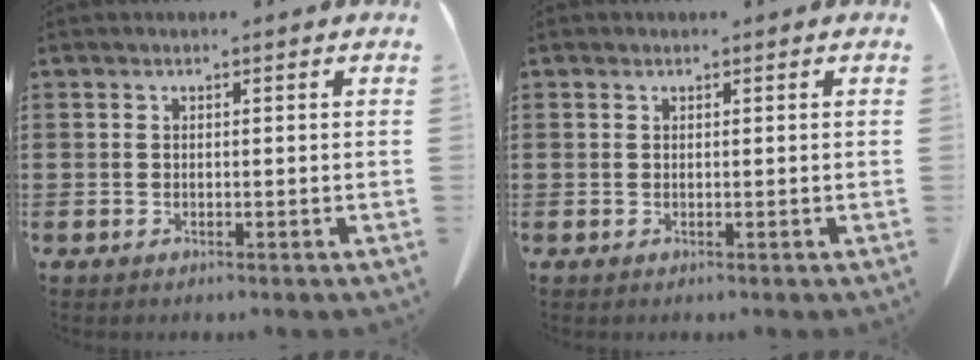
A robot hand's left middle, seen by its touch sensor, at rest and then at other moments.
{"total": 0.0}